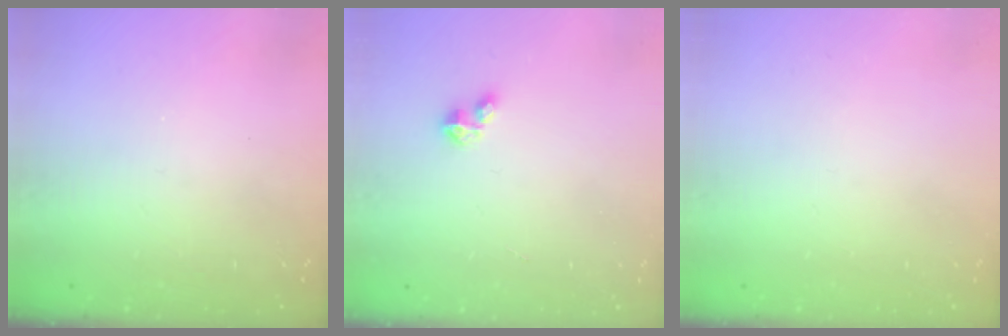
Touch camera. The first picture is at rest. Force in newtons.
{"total": 2.1, "press": 2.1, "slide": 0.2}
{"total": 0.0}